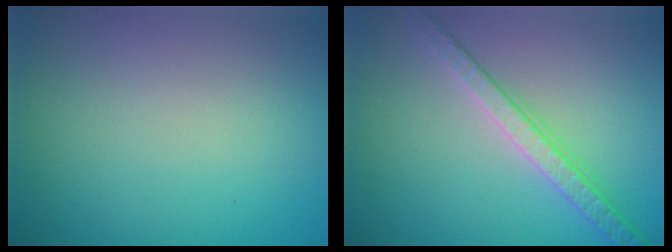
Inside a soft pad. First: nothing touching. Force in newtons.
{"total": 3.6, "press": 3.3, "slide": 1.6}